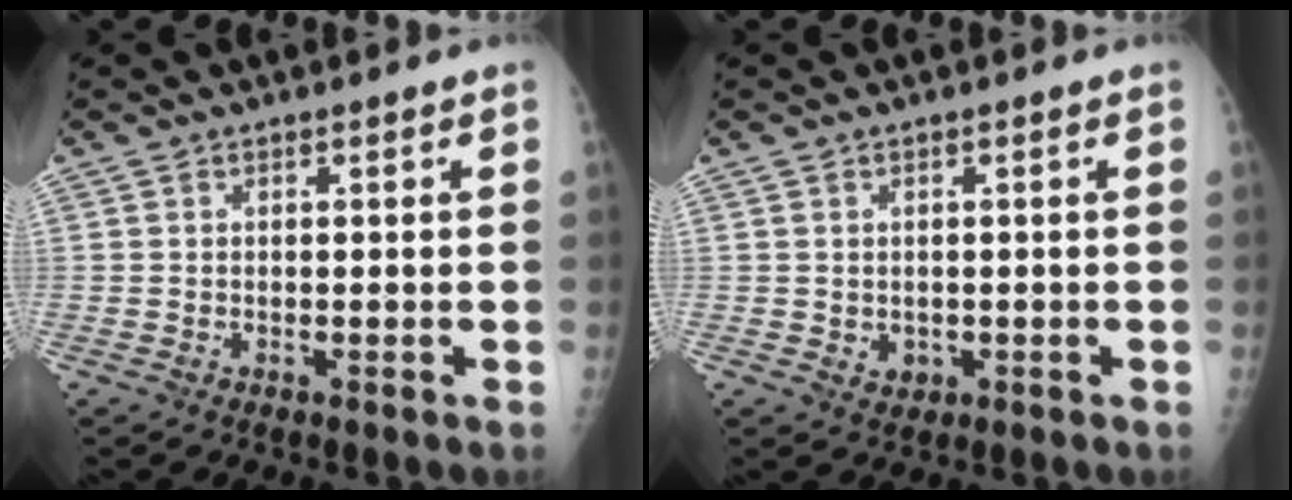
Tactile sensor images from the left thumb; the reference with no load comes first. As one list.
[{"total": 1.8, "force": [-0.3, 1.7, 0.6], "torque": [-0.002, -0.001, 0.003]}]